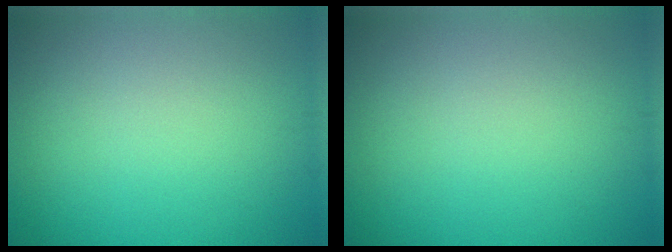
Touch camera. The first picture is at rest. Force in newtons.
{"total": 0.0}